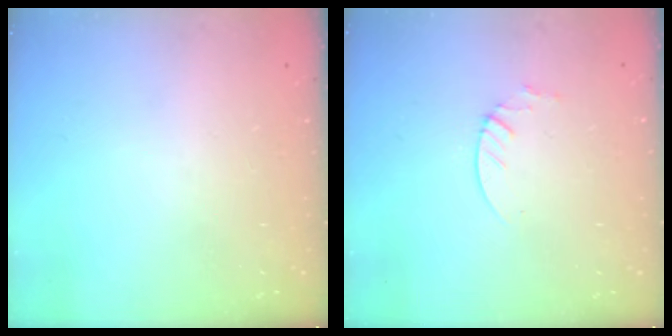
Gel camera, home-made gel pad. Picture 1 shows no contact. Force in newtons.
{"total": 1.9, "press": 1.9, "slide": 0.2}